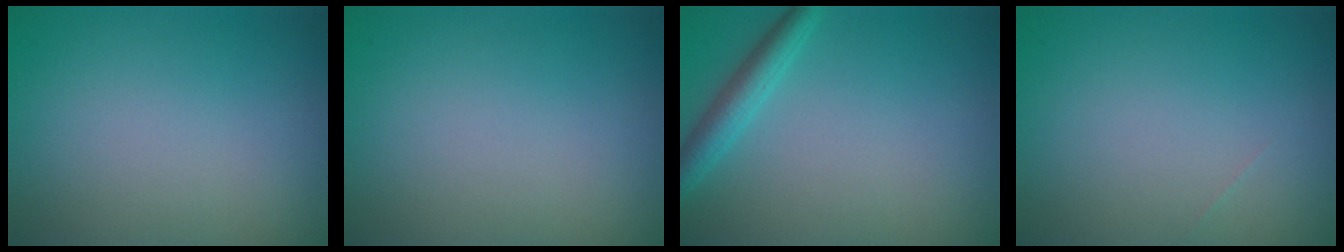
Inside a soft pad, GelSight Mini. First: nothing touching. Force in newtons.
{"total": 0.0}
{"total": 2.6, "press": 2.6, "slide": 0.2}
{"total": 0.0}